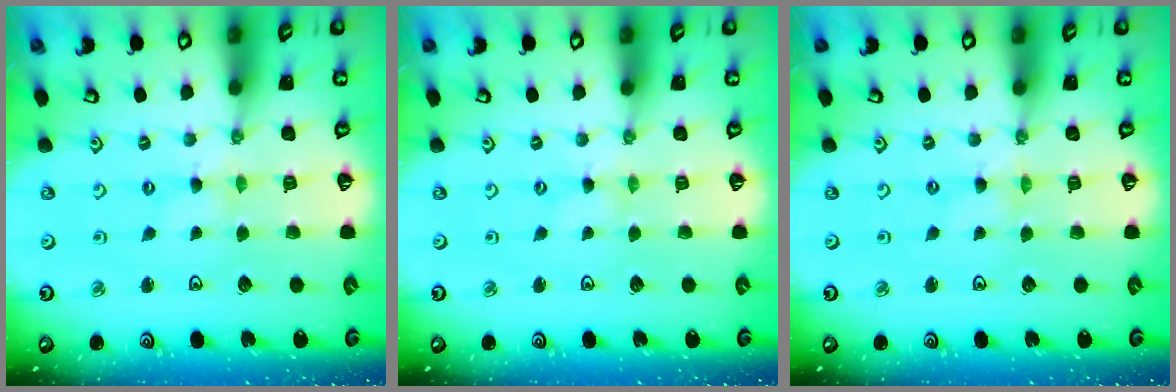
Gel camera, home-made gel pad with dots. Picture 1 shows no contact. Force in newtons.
{"total": 0.0}
{"total": 0.0}